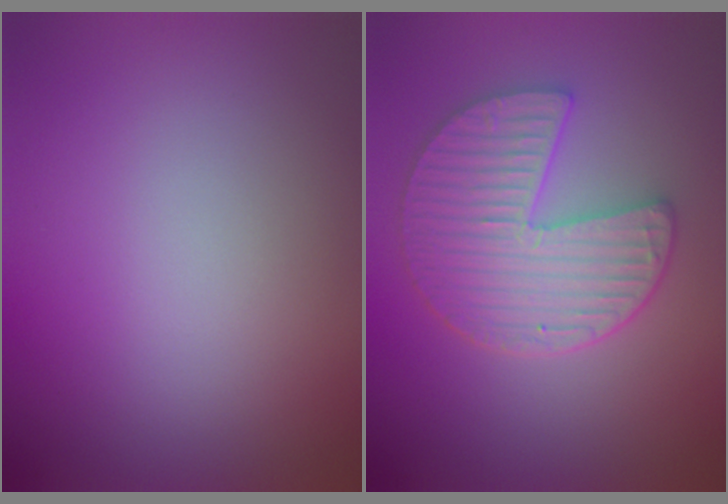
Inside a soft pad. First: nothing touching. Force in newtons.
{"total": 5.7, "press": 4.6, "slide": 3.3}